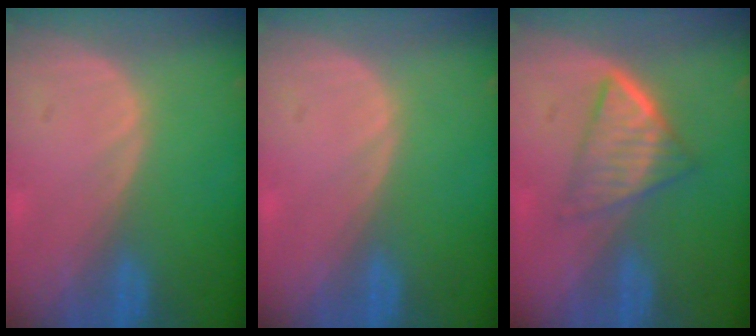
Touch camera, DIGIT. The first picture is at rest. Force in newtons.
{"total": 0.0}
{"total": 6.6, "press": 5.6, "slide": 3.4}